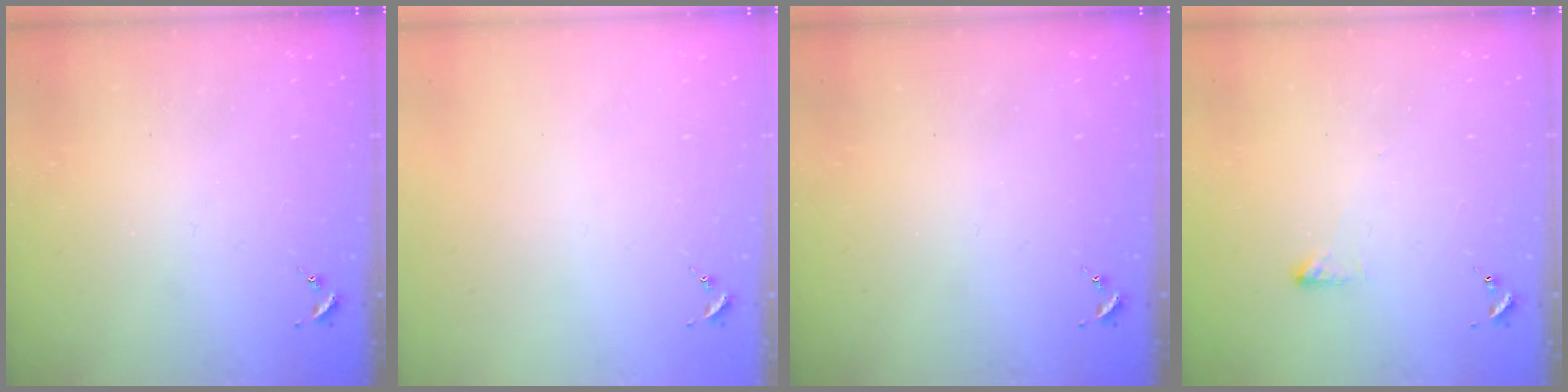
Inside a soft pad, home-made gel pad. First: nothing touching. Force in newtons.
{"total": 0.0}
{"total": 0.0}
{"total": 2.5, "press": 2.4, "slide": 0.5}